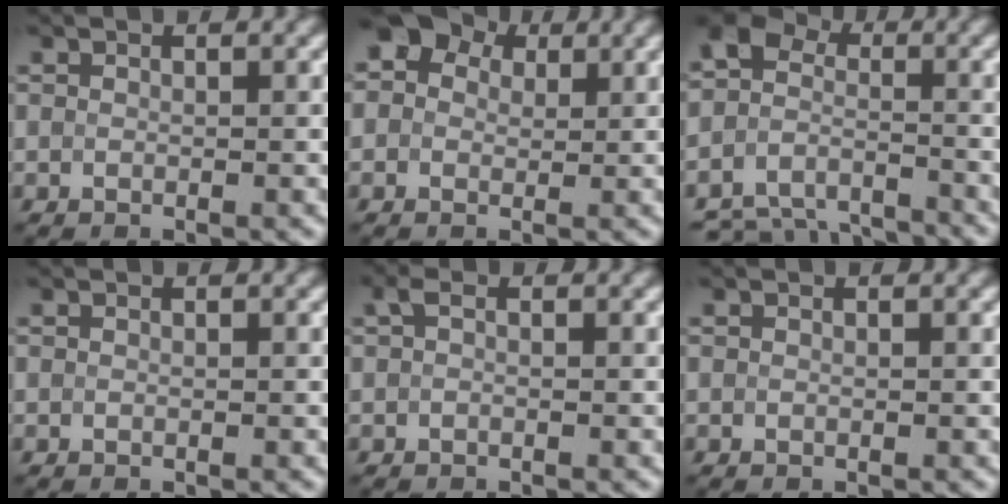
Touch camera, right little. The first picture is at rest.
{"total": 5.0, "force": [1.8, 4.1, 2.3], "torque": [-0.033, 0.031, -0.011]}
{"total": 8.9, "force": [-5.9, 5.6, 3.5], "torque": [-0.072, -0.004, -0.093]}
{"total": 0.0}
{"total": 0.7, "force": [-0.1, 0.3, 0.6], "torque": [-0.016, 0.002, -0.003]}
{"total": 0.0}